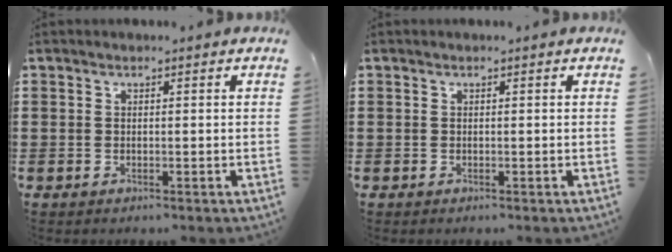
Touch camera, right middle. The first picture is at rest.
{"total": 0.0}